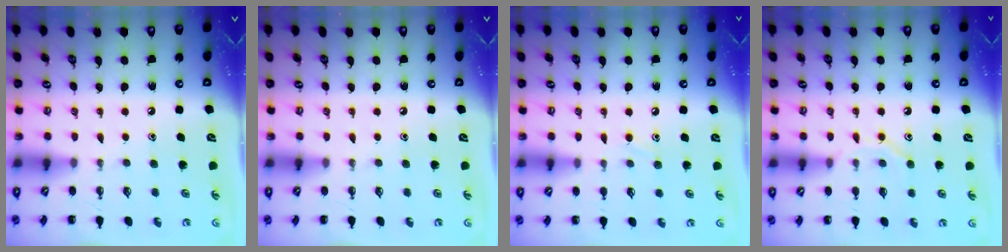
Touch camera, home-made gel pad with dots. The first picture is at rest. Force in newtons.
{"total": 0.0}
{"total": 6.9, "press": 6.5, "slide": 2.5}
{"total": 8.1, "press": 8.1, "slide": 0.7}